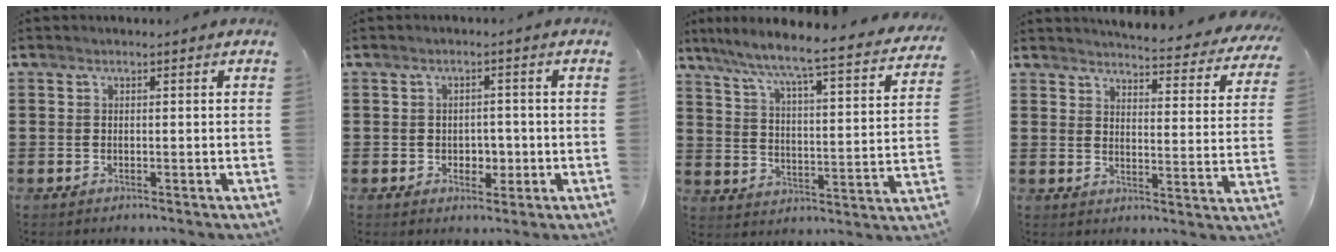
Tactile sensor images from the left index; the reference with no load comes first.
{"total": 2.4, "force": [-0.3, 1.9, 1.4], "torque": [-0.026, 0.002, -0.012]}
{"total": 5.0, "force": [4.4, -0.8, 2.2], "torque": [-0.066, -0.049, 0.061]}
{"total": 4.5, "force": [4.4, -0.2, 1.0], "torque": [-0.024, -0.042, 0.069]}